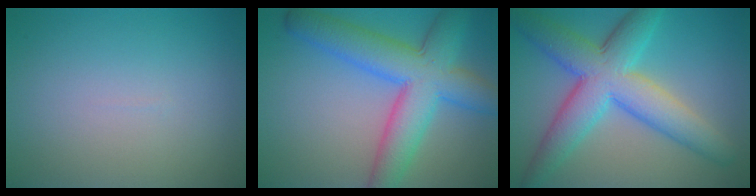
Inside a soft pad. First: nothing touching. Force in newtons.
{"total": 8.6, "press": 8.6, "slide": 0.4}
{"total": 8.7, "press": 8.7, "slide": 0.2}